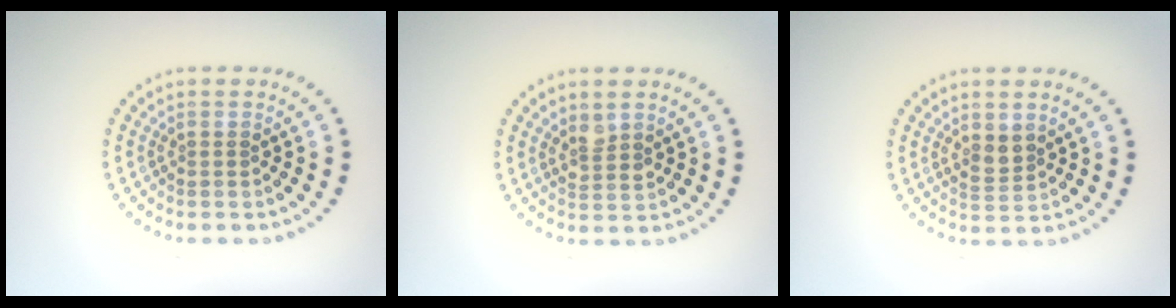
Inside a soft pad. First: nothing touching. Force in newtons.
{"total": 1.5, "press": 1.3, "slide": 0.8}
{"total": 1.7, "press": 1.5, "slide": 0.9}